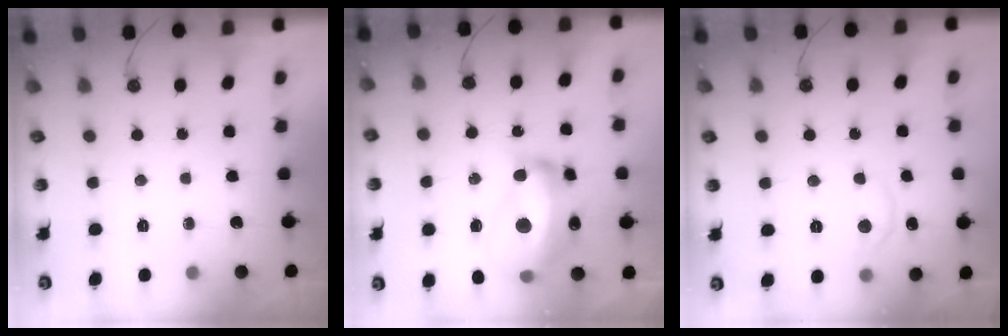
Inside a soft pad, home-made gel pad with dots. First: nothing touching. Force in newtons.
{"total": 14.6, "press": 14.4, "slide": 2.5}
{"total": 2.2, "press": 2.2, "slide": 0.5}